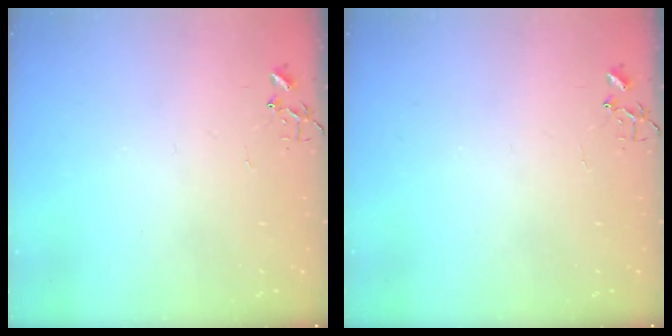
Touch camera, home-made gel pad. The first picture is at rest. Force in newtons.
{"total": 0.0}